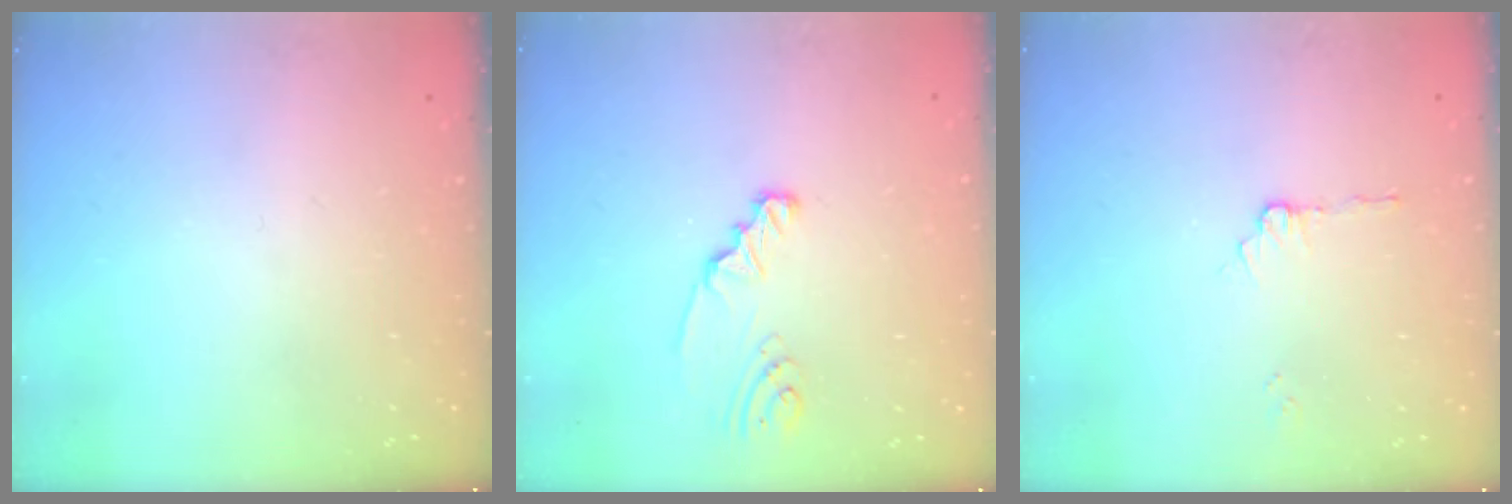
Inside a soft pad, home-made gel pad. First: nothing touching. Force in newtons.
{"total": 2.1, "press": 2.1, "slide": 0.1}
{"total": 3.3, "press": 3.3, "slide": 0.4}